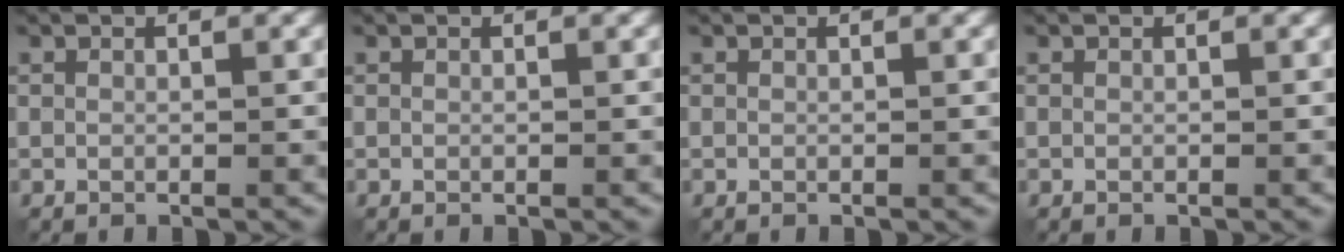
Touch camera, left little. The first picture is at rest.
{"total": 0.0}
{"total": 0.0}
{"total": 0.0}